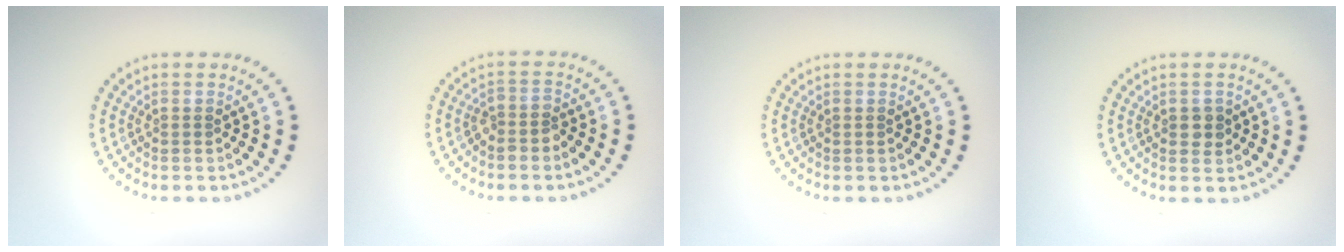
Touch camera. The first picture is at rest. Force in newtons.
{"total": 1.7, "press": 1.4, "slide": 0.9}
{"total": 0.0}
{"total": 1.5, "press": 1.4, "slide": 0.1}